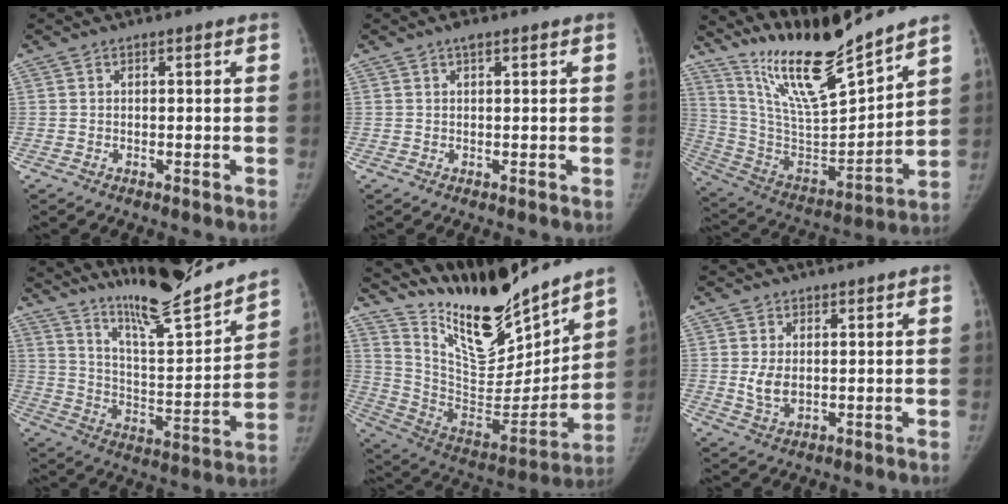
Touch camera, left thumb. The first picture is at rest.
{"total": 1.1, "force": [0.8, 0.3, 0.7], "torque": [-0.008, 0.000, 0.009]}
{"total": 18.9, "force": [16.3, 1.5, 9.3], "torque": [-0.140, -0.101, 0.308]}
{"total": 20.2, "force": [17.6, 1.6, 9.7], "torque": [-0.128, -0.107, 0.283]}
{"total": 22.0, "force": [19.1, 5.1, 9.7], "torque": [-0.113, -0.117, 0.336]}
{"total": 3.5, "force": [0.7, 2.4, 2.5], "torque": [-0.038, -0.013, 0.020]}